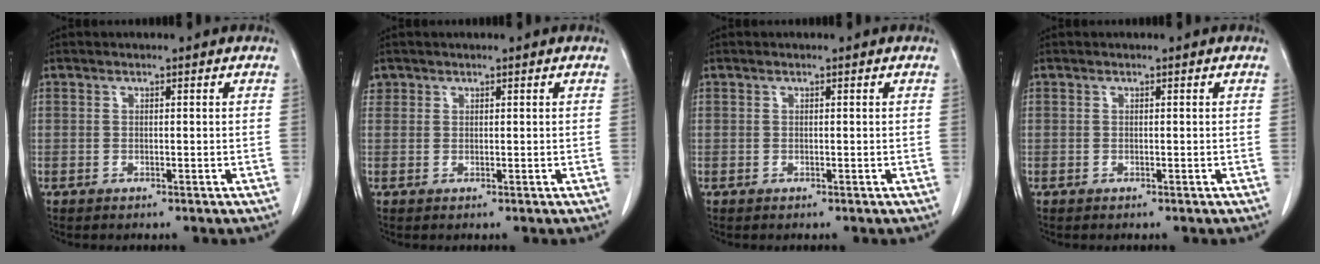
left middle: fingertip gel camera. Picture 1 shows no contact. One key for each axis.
{"total": 1.3, "fx": 0.8, "fy": 1.0, "fz": 0.0, "tx": 0.009, "ty": 0.010, "tz": 0.013}
{"total": 0.0}
{"total": 0.0}